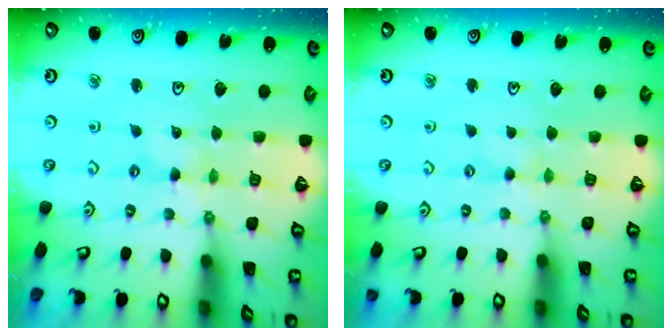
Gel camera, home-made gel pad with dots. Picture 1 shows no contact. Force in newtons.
{"total": 2.1, "press": 2.1, "slide": 0.2}